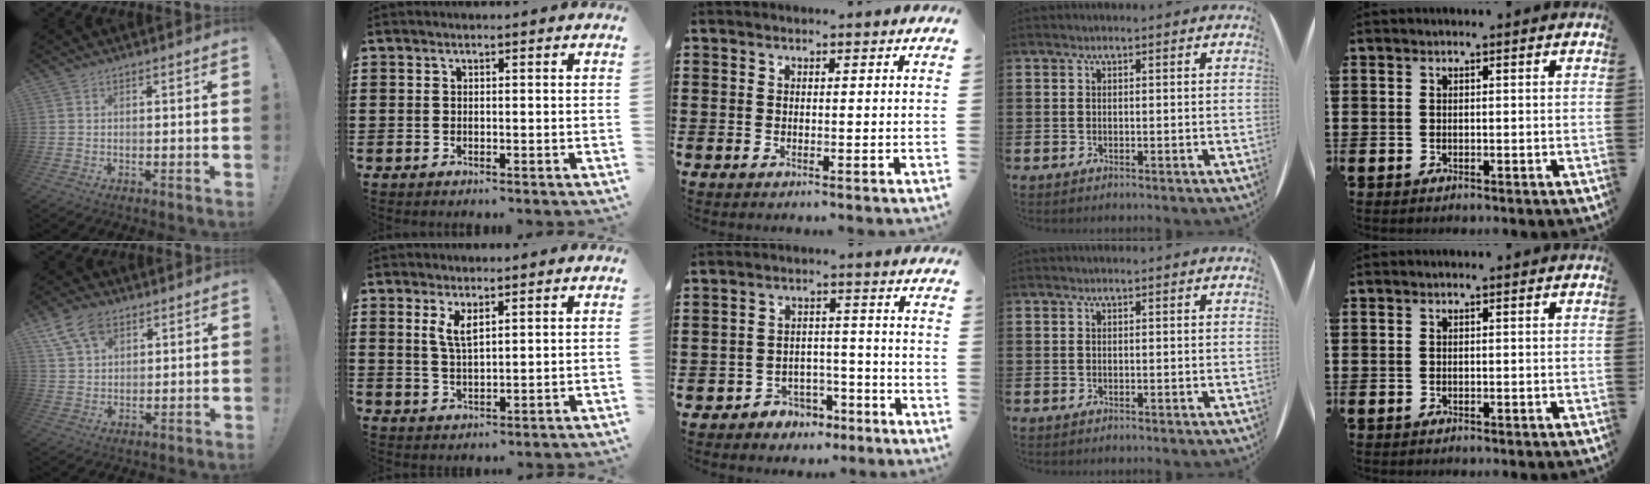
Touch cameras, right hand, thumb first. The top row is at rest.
{"thumb": {"total": 10.1, "force": [5.8, 6.3, 5.3], "torque": [-0.101, -0.018, 0.112]}, "index": {"total": 3.4, "force": [1.8, 1.1, 2.7], "torque": [-0.058, 0.004, 0.030]}, "middle": {"total": 3.9, "force": [-3.5, 1.8, 0.3], "torque": [-0.013, 0.011, -0.073]}}